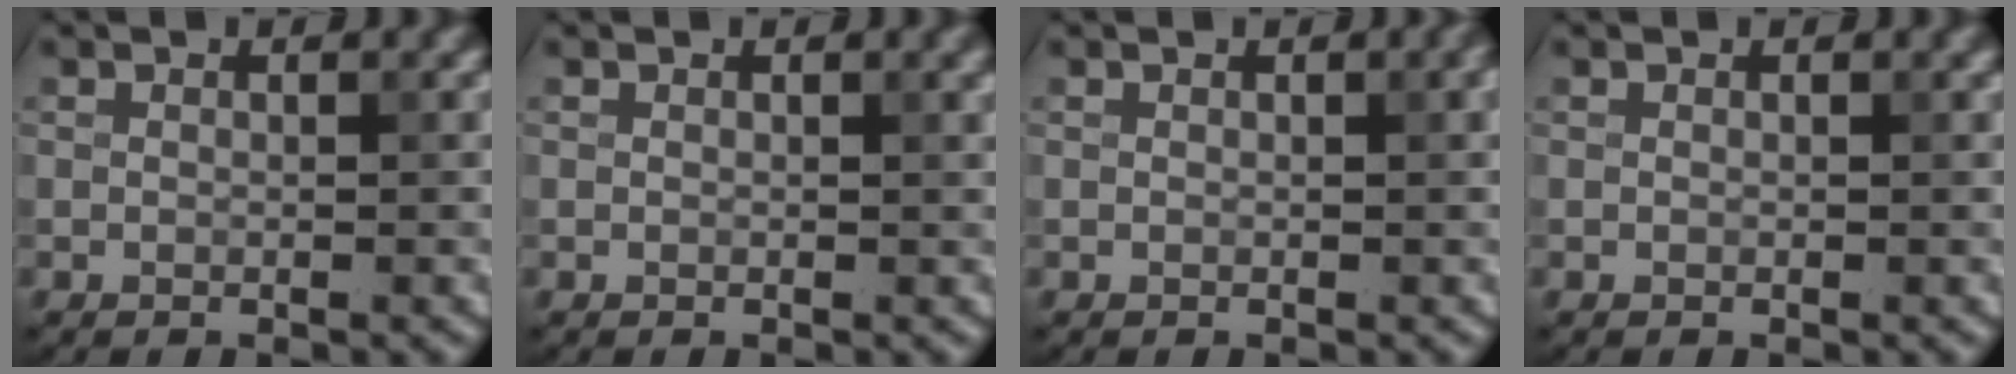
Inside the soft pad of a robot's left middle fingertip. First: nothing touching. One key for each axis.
{"total": 0.9, "fx": 0.6, "fy": 0.2, "fz": 0.7, "tx": -0.007, "ty": 0.004, "tz": 0.007}
{"total": 1.4, "fx": 0.4, "fy": 0.4, "fz": 1.3, "tx": -0.011, "ty": 0.008, "tz": 0.003}
{"total": 0.0}